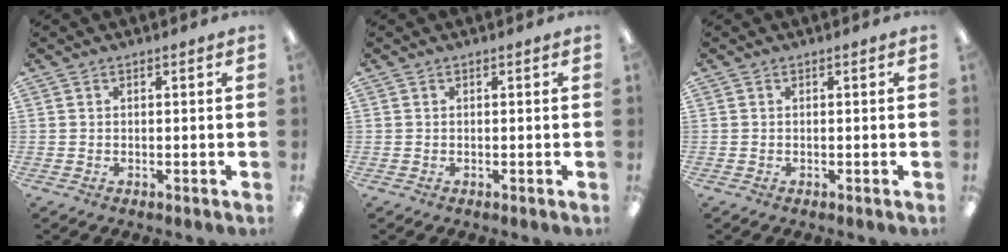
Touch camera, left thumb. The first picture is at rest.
{"total": 0.0}
{"total": 0.0}